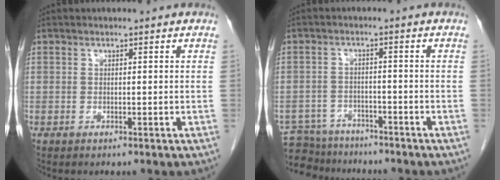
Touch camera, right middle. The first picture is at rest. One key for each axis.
{"total": 8.4, "fx": -7.9, "fy": 3.0, "fz": 0.9, "tx": -0.019, "ty": 0.006, "tz": -0.124}